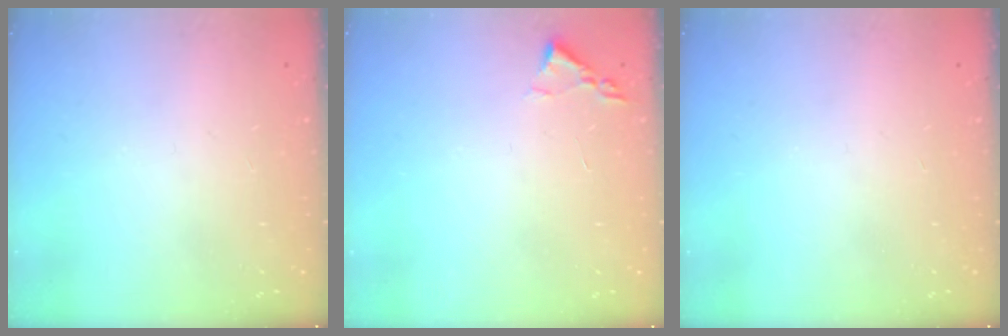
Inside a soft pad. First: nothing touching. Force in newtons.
{"total": 1.8, "press": 1.8, "slide": 0.3}
{"total": 0.0}